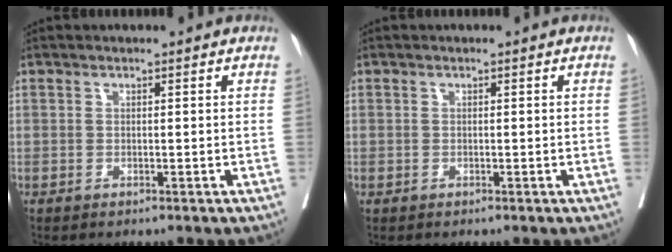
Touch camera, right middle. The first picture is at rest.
{"total": 0.0}